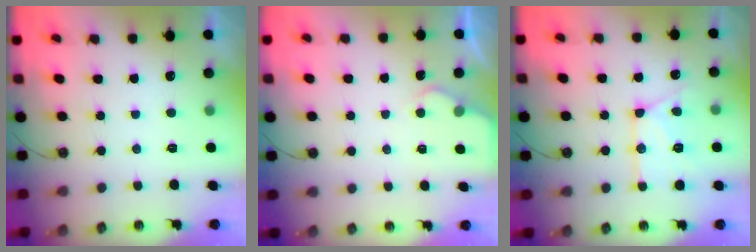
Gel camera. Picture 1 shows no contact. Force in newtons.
{"total": 4.0, "press": 4.0, "slide": 0.5}
{"total": 13.6, "press": 13.5, "slide": 1.4}